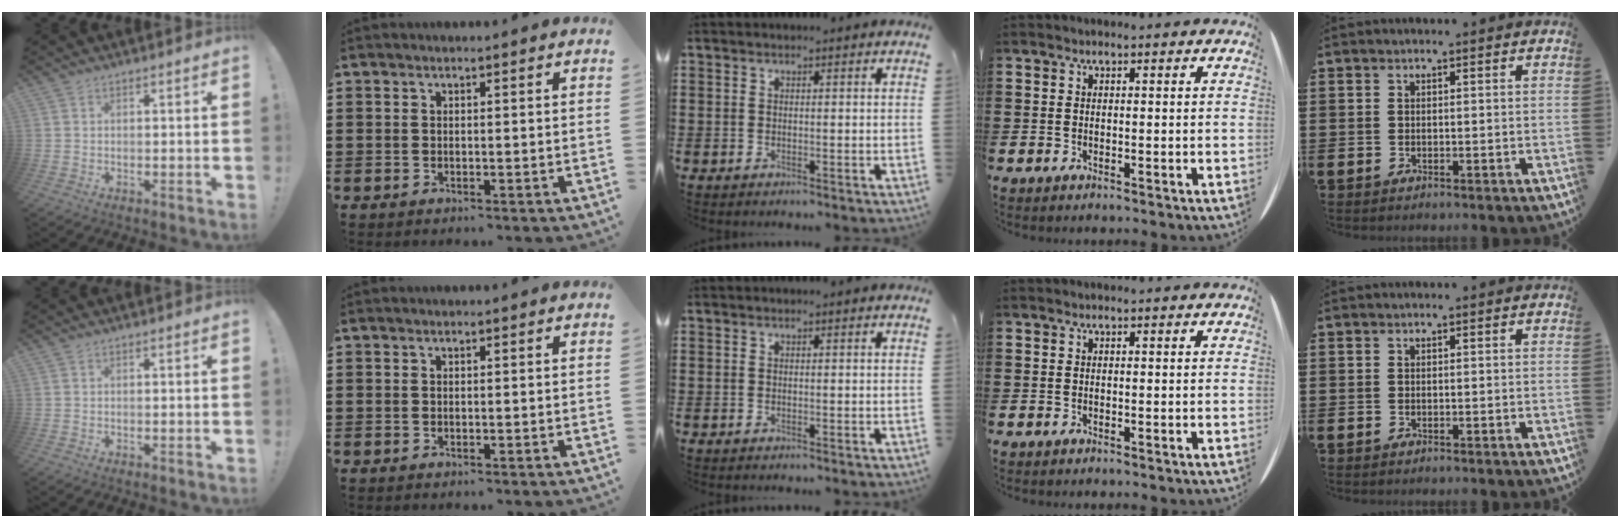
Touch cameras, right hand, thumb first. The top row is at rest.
{}